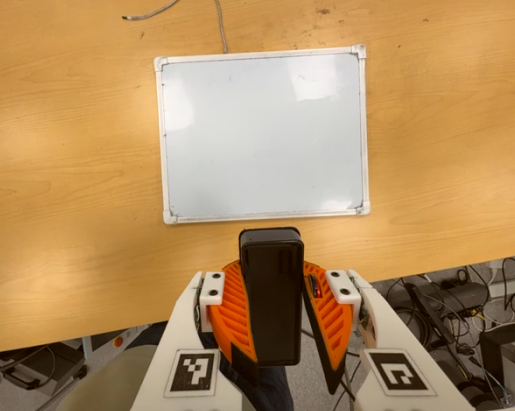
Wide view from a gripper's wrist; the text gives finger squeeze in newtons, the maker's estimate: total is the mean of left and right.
{"total": 10.8, "left": 10.3, "right": 11.3}